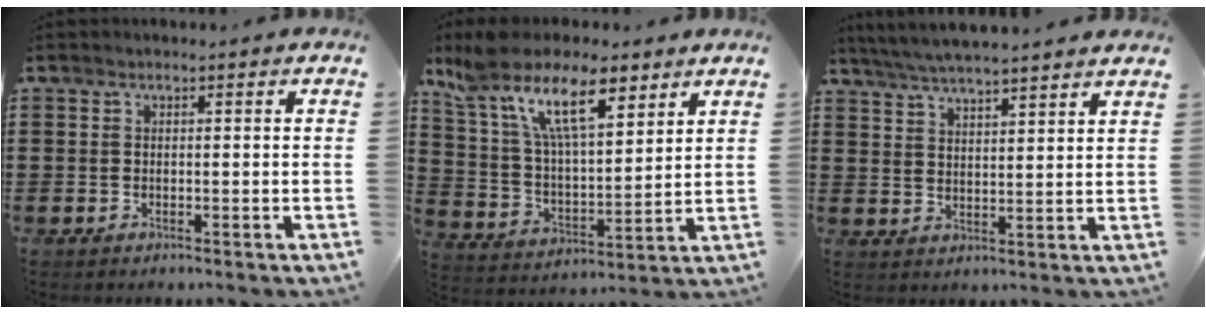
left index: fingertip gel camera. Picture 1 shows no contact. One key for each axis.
{"total": 13.6, "fx": 8.7, "fy": 4.7, "fz": 9.3, "tx": -0.217, "ty": -0.023, "tz": 0.153}
{"total": 4.8, "fx": 4.6, "fy": -0.3, "fz": 1.3, "tx": -0.041, "ty": -0.021, "tz": 0.081}